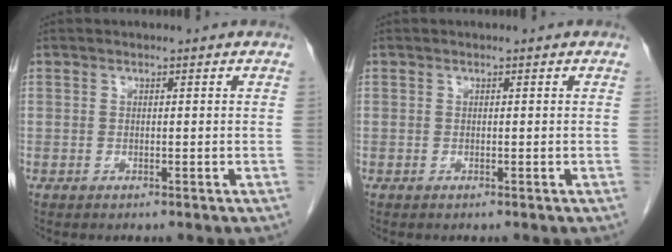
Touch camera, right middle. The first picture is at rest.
{"total": 0.0}